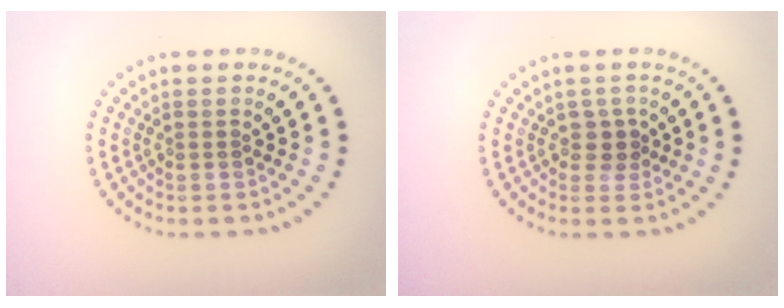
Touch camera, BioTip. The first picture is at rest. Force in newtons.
{"total": 1.7, "press": 1.3, "slide": 1.0}